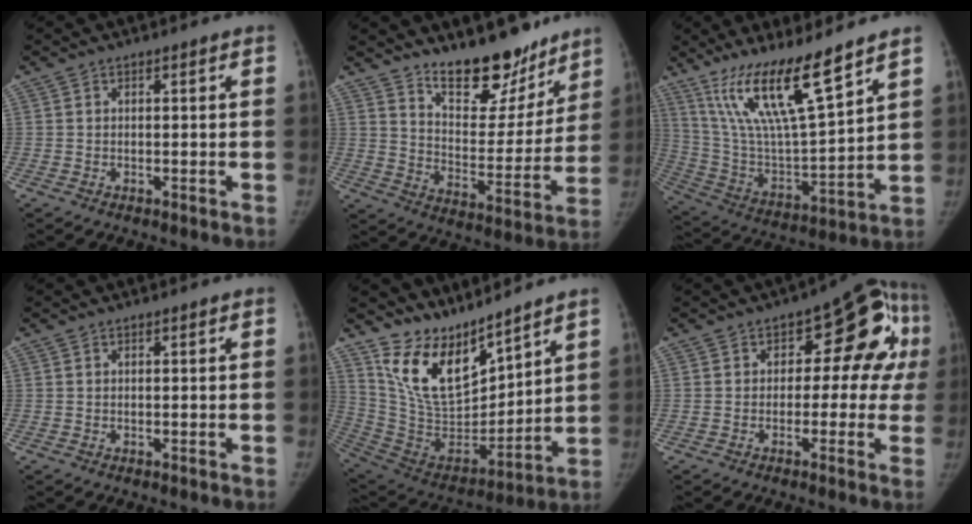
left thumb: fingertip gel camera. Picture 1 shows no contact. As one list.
[{"total": 17.2, "force": [13.6, 7.0, 7.7], "torque": [-0.052, -0.106, 0.214]}, {"total": 18.6, "force": [12.8, 2.9, 13.1], "torque": [-0.225, -0.069, 0.250]}, {"total": 0.0}, {"total": 15.9, "force": [12.8, 5.9, 7.3], "torque": [-0.091, -0.091, 0.262]}, {"total": 13.0, "force": [1.4, 8.1, 10.0], "torque": [-0.058, 0.033, 0.005]}]